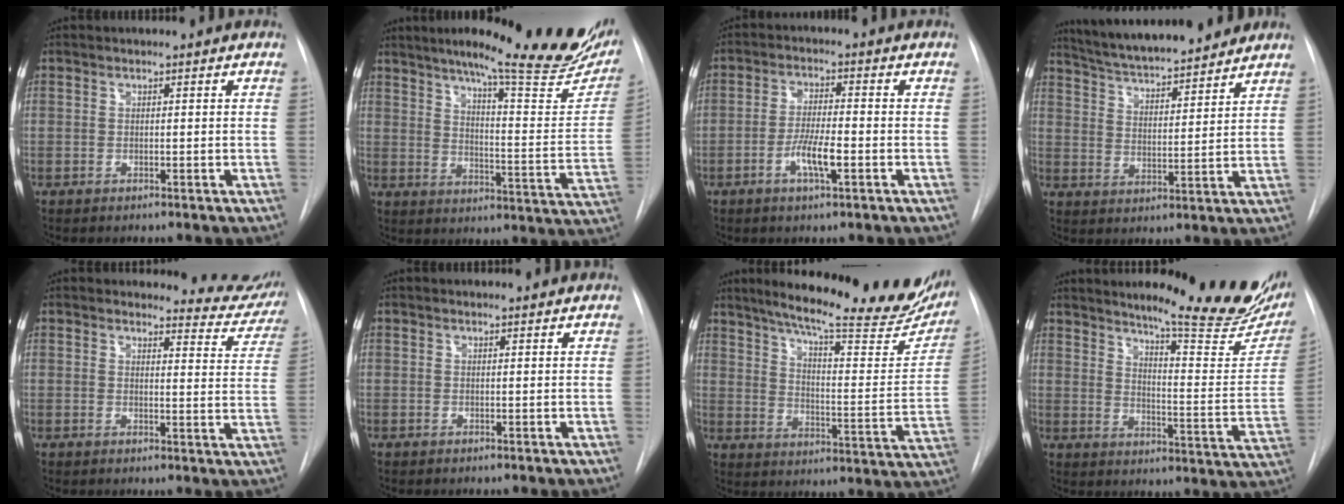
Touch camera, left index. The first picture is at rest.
{"total": 25.9, "force": [20.1, 3.1, 16.1], "torque": [-0.215, -0.047, 0.251]}
{"total": 5.5, "force": [-2.3, 0.8, 4.9], "torque": [-0.095, -0.006, -0.044]}
{"total": 16.2, "force": [14.5, 2.2, 6.9], "torque": [-0.115, 0.011, 0.227]}
{"total": 8.9, "force": [8.8, 1.5, -0.4], "torque": [0.033, -0.069, 0.069]}
{"total": 1.7, "force": [1.7, 0.2, 0.2], "torque": [-0.011, 0.006, 0.014]}
{"total": 28.4, "force": [23.2, 5.0, 15.5], "torque": [-0.223, -0.054, 0.293]}
{"total": 22.6, "force": [18.3, 2.7, 13.0], "torque": [-0.177, -0.073, 0.227]}